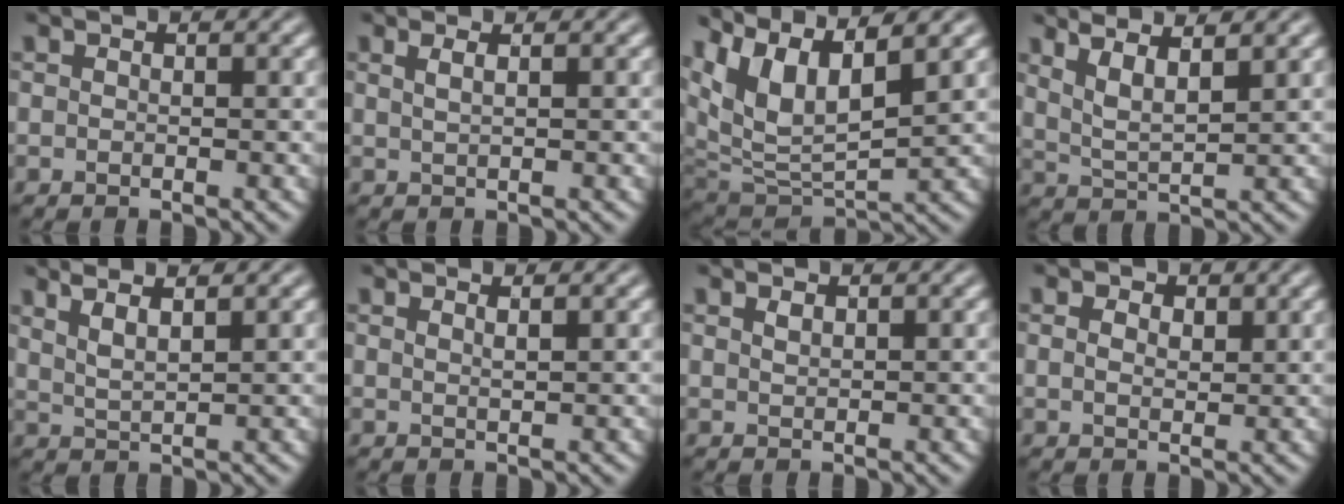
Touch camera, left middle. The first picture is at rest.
{"total": 1.4, "force": [0.6, 0.6, 1.1], "torque": [-0.011, 0.003, 0.004]}
{"total": 8.9, "force": [5.2, 3.5, 6.3], "torque": [-0.142, 0.009, 0.102]}
{"total": 4.0, "force": [2.5, 1.2, 3.0], "torque": [-0.054, 0.011, 0.041]}
{"total": 3.1, "force": [2.0, 0.8, 2.2], "torque": [-0.027, 0.010, 0.028]}
{"total": 1.0, "force": [0.5, 0.3, 0.8], "torque": [-0.003, 0.004, 0.004]}
{"total": 0.5, "force": [0.4, 0.2, 0.3], "torque": [-0.007, 0.001, 0.009]}
{"total": 2.4, "force": [1.3, 1.6, 1.3], "torque": [-0.025, 0.010, 0.004]}